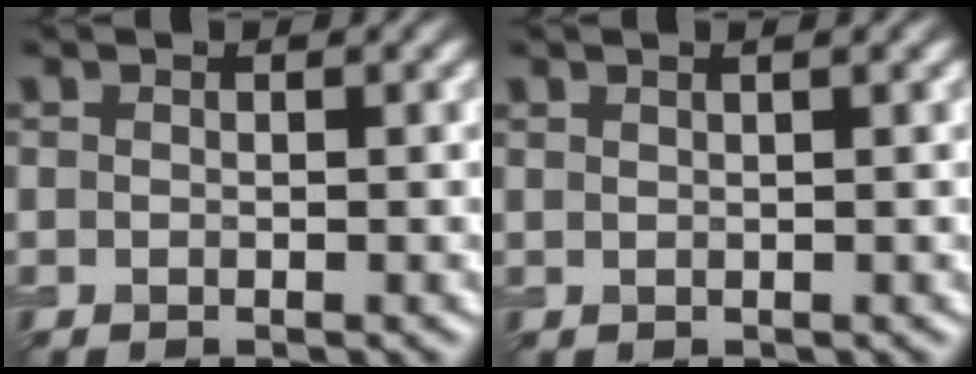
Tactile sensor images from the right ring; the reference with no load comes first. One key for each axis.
{"total": 1.9, "fx": 1.2, "fy": 0.8, "fz": 1.2, "tx": 0.001, "ty": -0.001, "tz": -0.001}